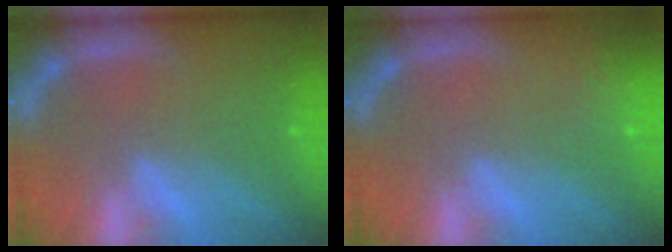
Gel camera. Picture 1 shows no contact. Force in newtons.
{"total": 4.0}